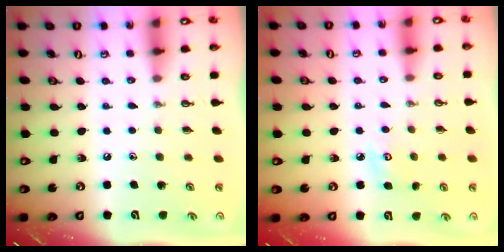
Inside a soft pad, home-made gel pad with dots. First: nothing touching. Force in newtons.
{"total": 4.4, "press": 4.3, "slide": 0.4}